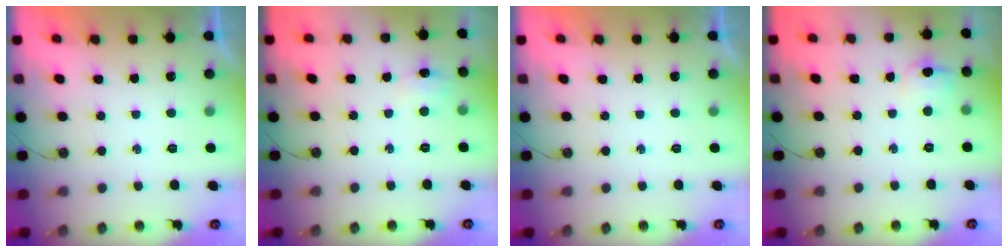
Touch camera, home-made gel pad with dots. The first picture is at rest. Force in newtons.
{"total": 7.1, "press": 7.0, "slide": 0.9}
{"total": 0.0}
{"total": 4.7, "press": 4.5, "slide": 1.5}